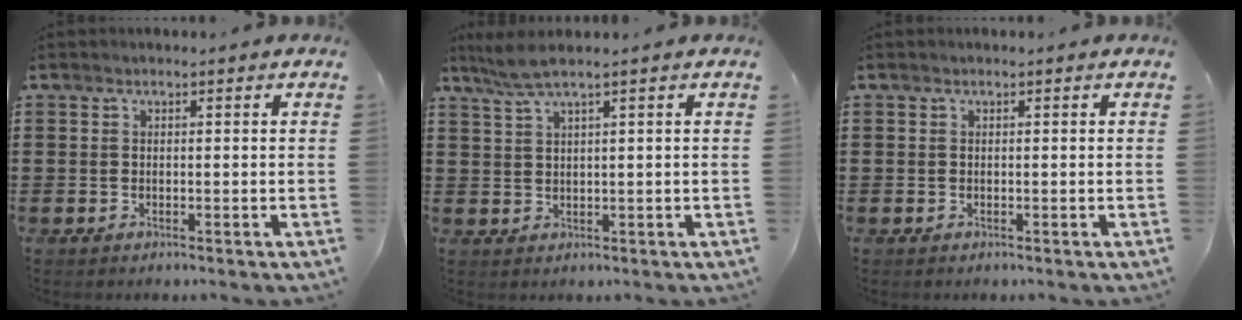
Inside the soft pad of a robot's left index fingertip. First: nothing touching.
{"total": 3.2, "force": [1.8, -0.1, 2.6], "torque": [-0.061, -0.001, 0.031]}
{"total": 0.0}